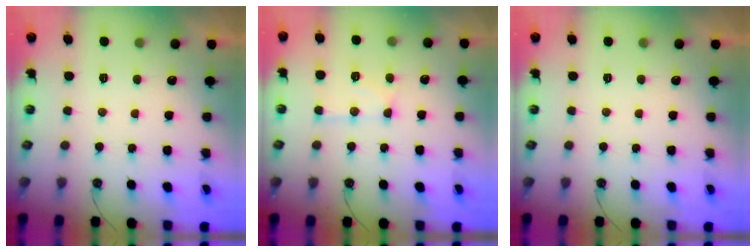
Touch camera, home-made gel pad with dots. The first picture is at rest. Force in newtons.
{"total": 12.8, "press": 12.8, "slide": 1.0}
{"total": 0.0}